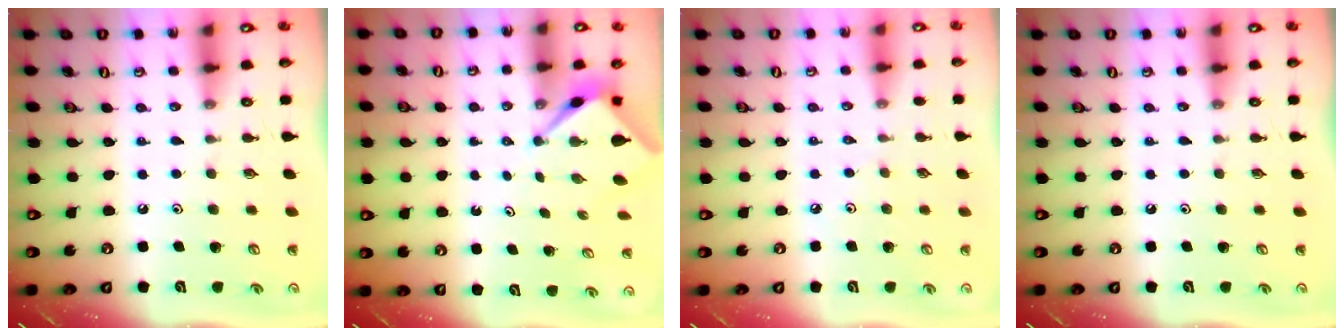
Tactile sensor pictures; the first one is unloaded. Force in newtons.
{"total": 2.6, "press": 2.6, "slide": 0.2}
{"total": 2.2, "press": 2.1, "slide": 0.6}
{"total": 0.0}